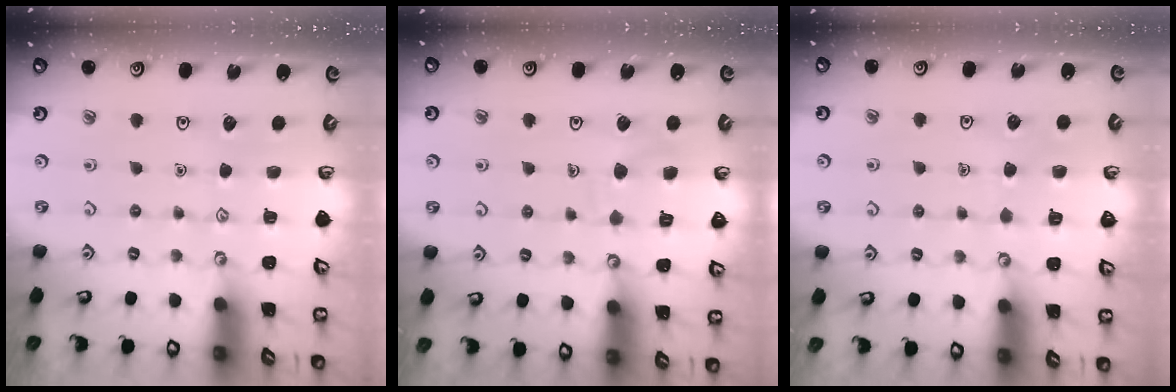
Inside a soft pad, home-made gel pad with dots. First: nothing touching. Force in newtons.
{"total": 7.2, "press": 7.1, "slide": 0.7}
{"total": 3.9, "press": 3.9, "slide": 0.3}